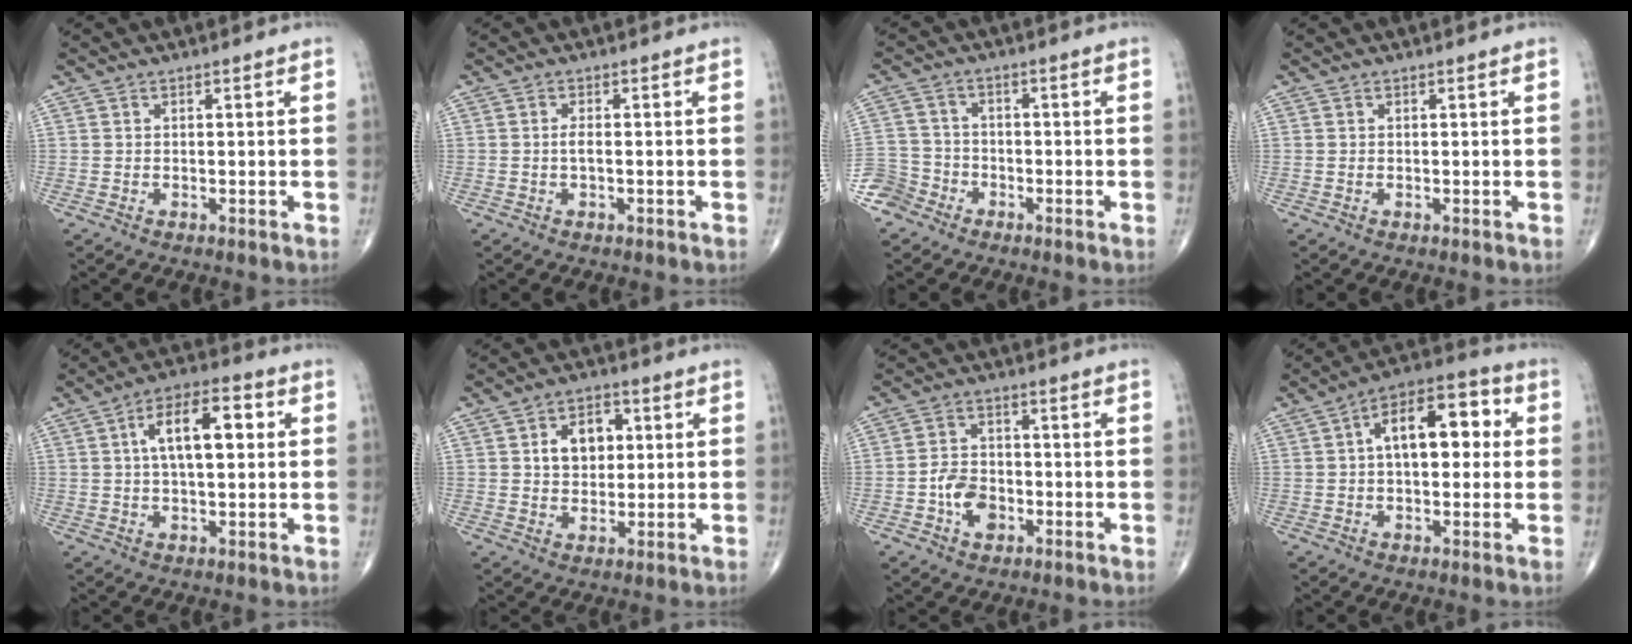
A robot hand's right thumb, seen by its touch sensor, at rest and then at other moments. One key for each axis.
{"total": 1.4, "fx": -0.2, "fy": 0.6, "fz": 1.3, "tx": -0.020, "ty": 0.003, "tz": -0.006}
{"total": 5.9, "fx": -4.1, "fy": 4.2, "fz": 0.2, "tx": 0.016, "ty": 0.026, "tz": -0.090}
{"total": 0.0}
{"total": 11.3, "fx": 2.2, "fy": 5.1, "fz": 9.8, "tx": -0.152, "ty": 0.021, "tz": 0.030}
{"total": 8.0, "fx": 1.8, "fy": 5.6, "fz": 5.4, "tx": -0.053, "ty": 0.003, "tz": 0.025}
{"total": 6.6, "fx": -2.3, "fy": 4.6, "fz": 4.2, "tx": -0.052, "ty": 0.019, "tz": -0.045}
{"total": 13.7, "fx": 2.1, "fy": 7.3, "fz": 11.4, "tx": -0.150, "ty": 0.034, "tz": 0.022}